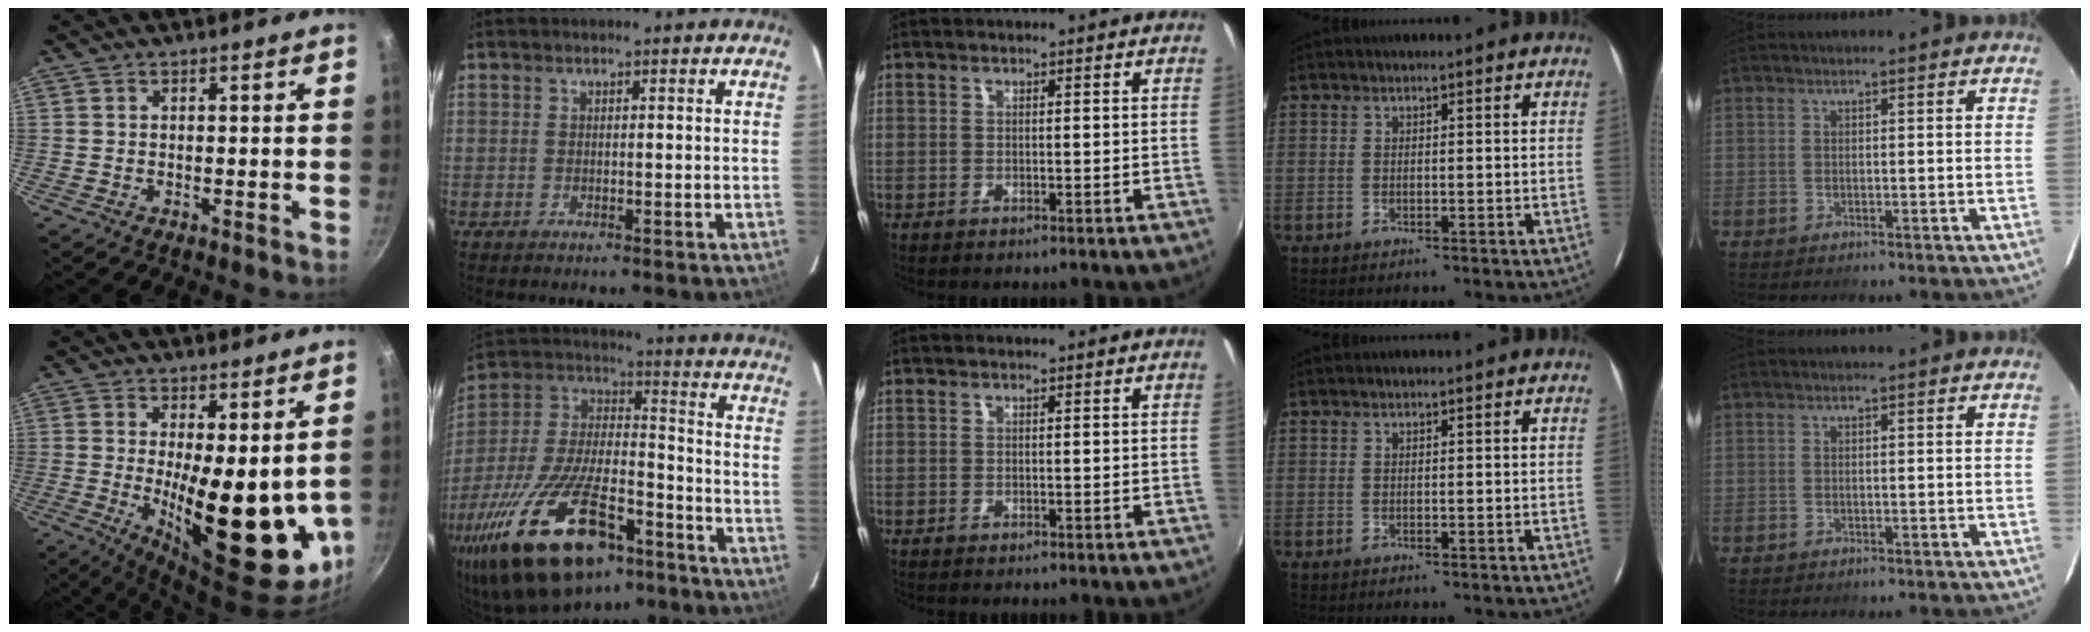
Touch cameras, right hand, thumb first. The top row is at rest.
{"thumb": {"total": 18.2, "force": [-0.2, 6.7, 17.0], "torque": [-0.218, -0.033, 0.014]}, "index": {"total": 28.3, "force": [-17.4, 11.4, 19.2], "torque": [-0.383, -0.024, -0.284]}}